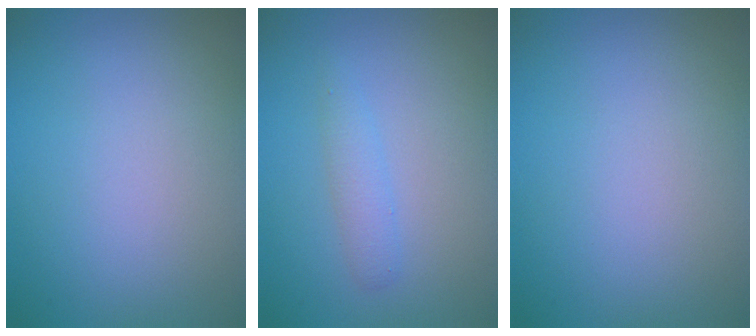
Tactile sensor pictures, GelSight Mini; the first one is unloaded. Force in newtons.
{"total": 1.4, "press": 1.4, "slide": 0.1}
{"total": 0.0}